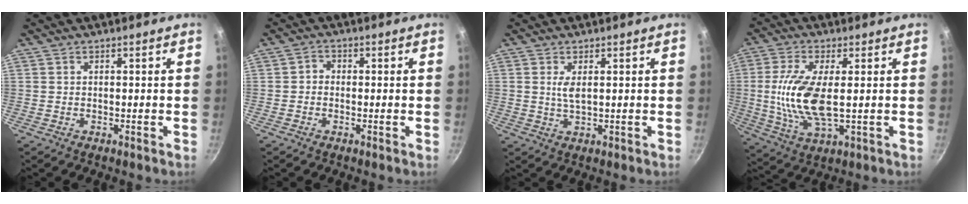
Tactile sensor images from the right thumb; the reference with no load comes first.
{"total": 1.7, "force": [-0.5, 1.5, 0.8], "torque": [-0.010, 0.010, -0.015]}
{"total": 2.8, "force": [0.8, 1.0, 2.5], "torque": [-0.050, -0.007, 0.017]}
{"total": 12.6, "force": [0.6, 5.0, 11.5], "torque": [-0.242, -0.009, 0.012]}